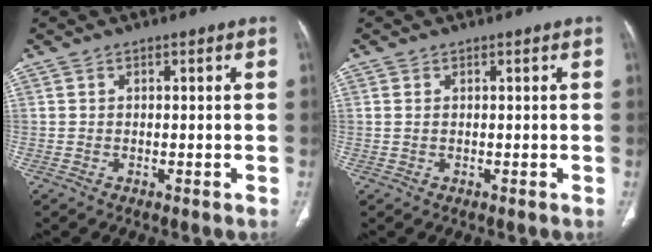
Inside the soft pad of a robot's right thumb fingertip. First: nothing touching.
{"total": 0.6, "force": [0.2, 0.3, 0.4], "torque": [-0.013, 0.007, 0.006]}